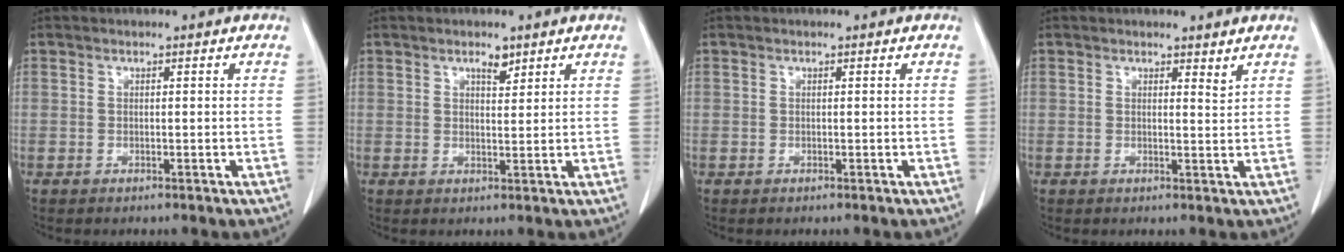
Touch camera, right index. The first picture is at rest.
{"total": 2.2, "force": [1.6, 0.8, 1.3], "torque": [-0.023, -0.004, 0.026]}
{"total": 0.0}
{"total": 1.6, "force": [1.4, 0.3, 0.6], "torque": [-0.010, -0.008, 0.019]}